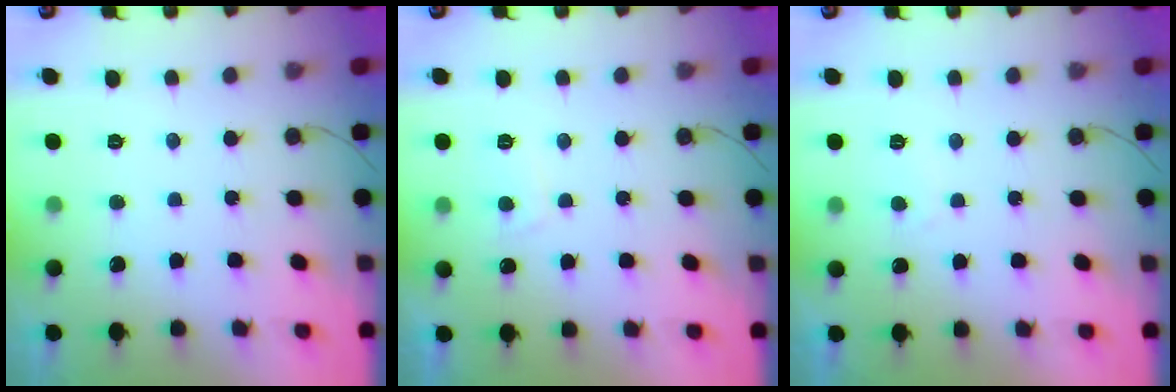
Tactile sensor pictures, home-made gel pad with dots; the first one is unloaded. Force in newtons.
{"total": 2.9, "press": 2.8, "slide": 0.6}
{"total": 2.1, "press": 2.0, "slide": 0.6}